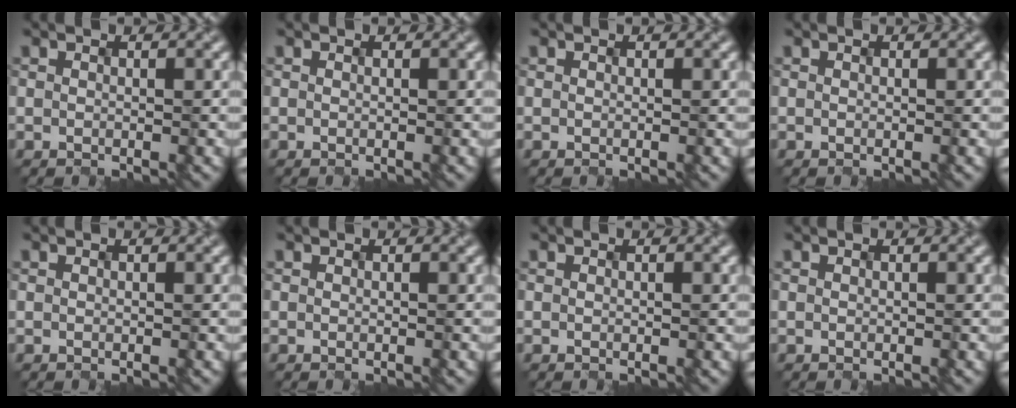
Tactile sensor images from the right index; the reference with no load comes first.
{"total": 0.0}
{"total": 0.0}
{"total": 0.0}
{"total": 0.0}
{"total": 0.0}
{"total": 0.0}
{"total": 0.0}